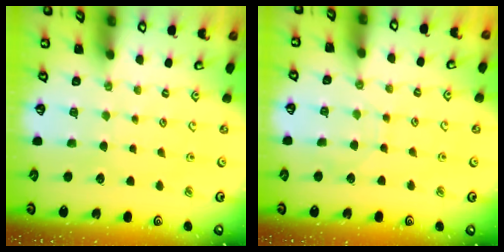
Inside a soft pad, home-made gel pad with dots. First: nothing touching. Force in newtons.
{"total": 2.8, "press": 2.8, "slide": 0.4}